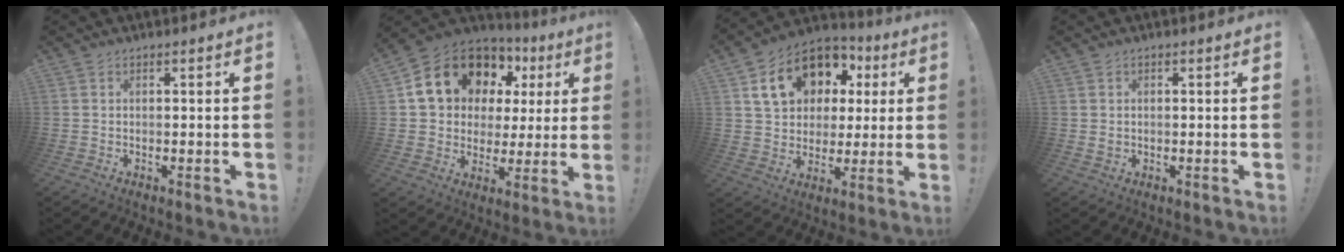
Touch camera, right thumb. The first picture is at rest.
{"total": 17.3, "force": [9.0, 12.3, 8.3], "torque": [-0.146, -0.042, 0.189]}
{"total": 18.0, "force": [7.0, 13.5, 9.6], "torque": [-0.149, -0.014, 0.146]}
{"total": 1.4, "force": [0.2, 1.2, 0.6], "torque": [-0.012, 0.006, 0.003]}